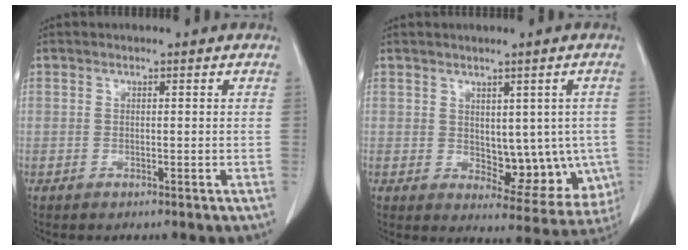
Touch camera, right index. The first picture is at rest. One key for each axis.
{"total": 9.8, "fx": -0.5, "fy": 5.6, "fz": 8.1, "tx": -0.080, "ty": 0.001, "tz": 0.011}